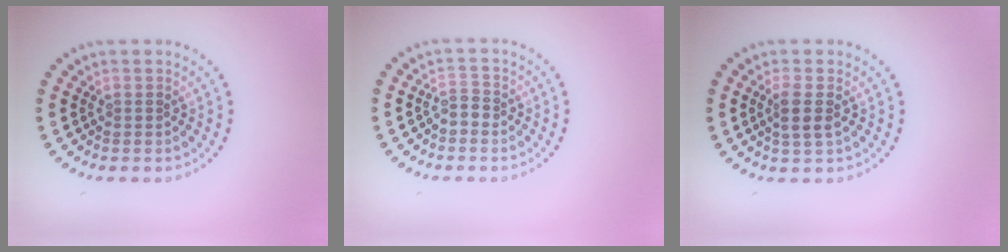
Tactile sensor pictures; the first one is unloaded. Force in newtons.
{"total": 1.3, "press": 1.2, "slide": 0.5}
{"total": 2.0, "press": 1.8, "slide": 0.8}